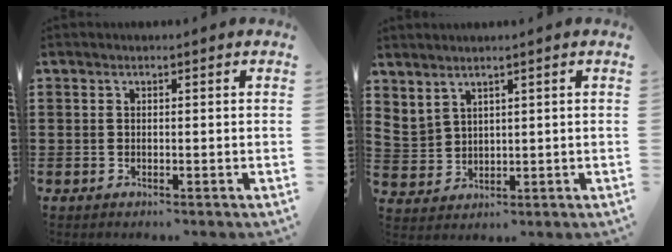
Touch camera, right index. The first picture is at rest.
{"total": 2.3, "force": [2.1, 1.0, 0.1], "torque": [-0.013, 0.002, 0.041]}